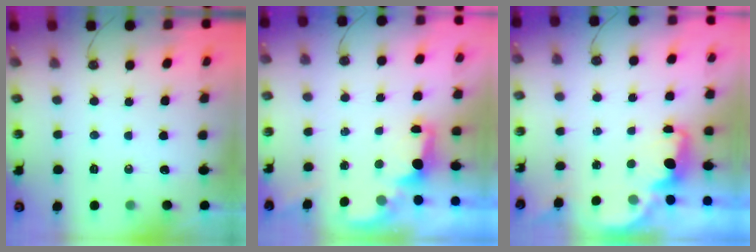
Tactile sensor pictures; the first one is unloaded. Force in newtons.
{"total": 1.6, "press": 1.5, "slide": 0.6}
{"total": 1.8, "press": 1.6, "slide": 0.7}